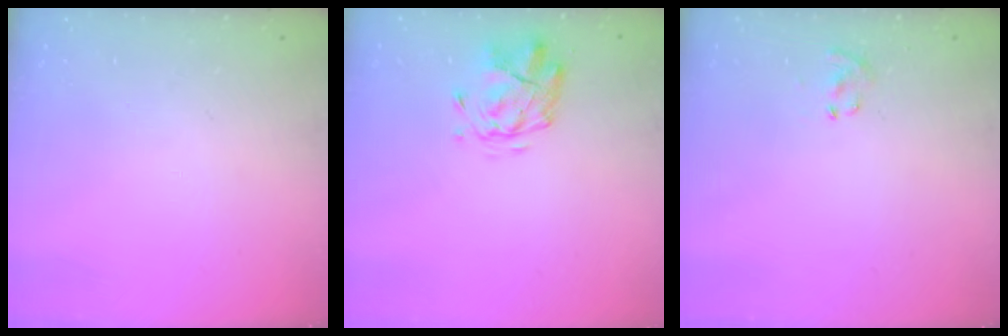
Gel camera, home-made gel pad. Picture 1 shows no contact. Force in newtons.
{"total": 2.6, "press": 2.2, "slide": 1.2}
{"total": 2.3, "press": 2.1, "slide": 1.0}